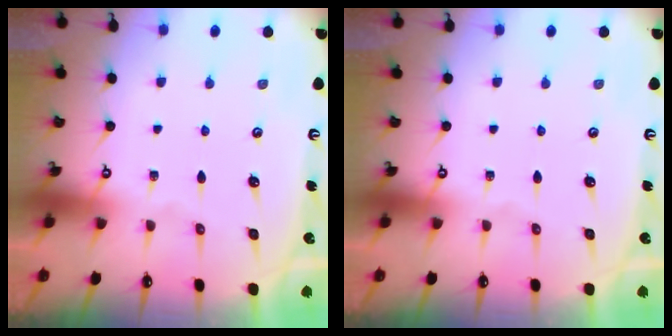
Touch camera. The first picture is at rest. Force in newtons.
{"total": 0.0}